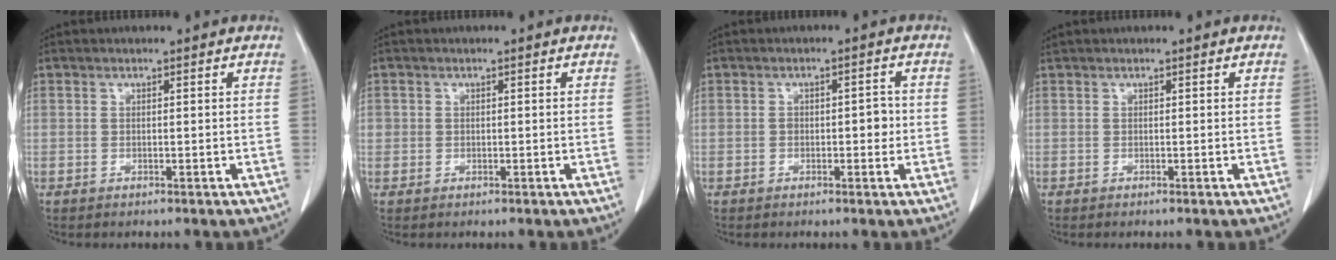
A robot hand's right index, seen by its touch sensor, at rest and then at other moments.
{"total": 0.9, "force": [0.0, 0.8, 0.1], "torque": [0.007, 0.004, -0.002]}
{"total": 2.6, "force": [-0.4, 1.4, 2.1], "torque": [-0.025, 0.006, -0.005]}
{"total": 0.0}